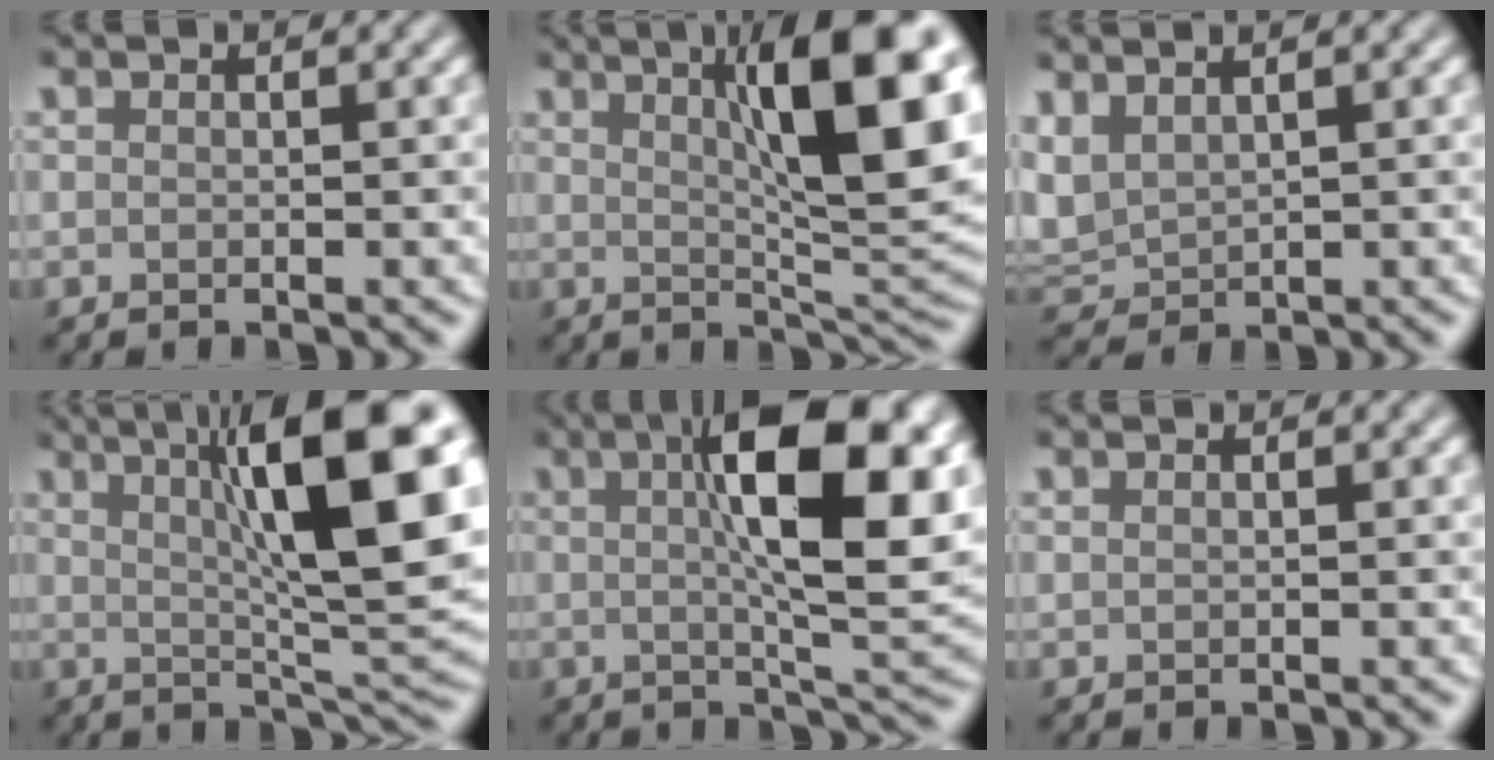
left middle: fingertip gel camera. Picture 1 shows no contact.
{"total": 12.1, "force": [3.6, 3.1, 11.1], "torque": [-0.139, 0.006, 0.057]}
{"total": 2.8, "force": [1.5, 1.7, 1.6], "torque": [-0.048, 0.007, 0.034]}
{"total": 13.3, "force": [3.3, 2.8, 12.5], "torque": [-0.165, 0.010, 0.050]}
{"total": 12.2, "force": [2.7, 3.5, 11.4], "torque": [-0.156, 0.004, 0.041]}
{"total": 0.0}